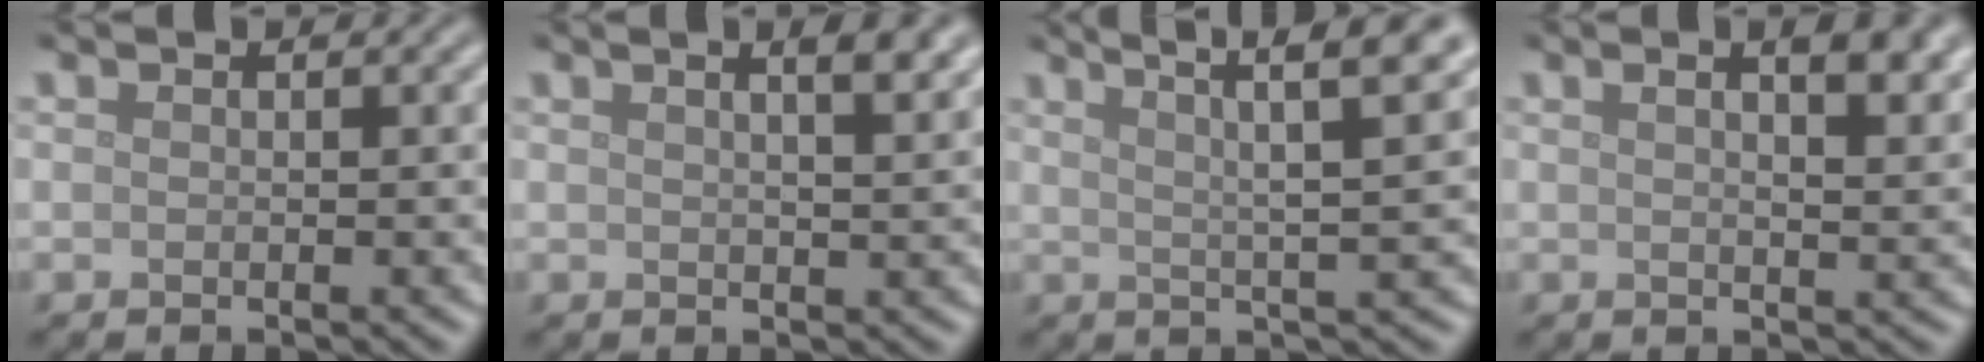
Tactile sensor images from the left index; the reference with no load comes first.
{"total": 4.7, "force": [2.6, 1.9, 3.4], "torque": [-0.015, 0.026, 0.010]}
{"total": 7.2, "force": [4.3, 1.2, 5.7], "torque": [-0.083, 0.025, 0.055]}
{"total": 5.8, "force": [2.7, 2.0, 4.7], "torque": [-0.040, 0.020, 0.017]}